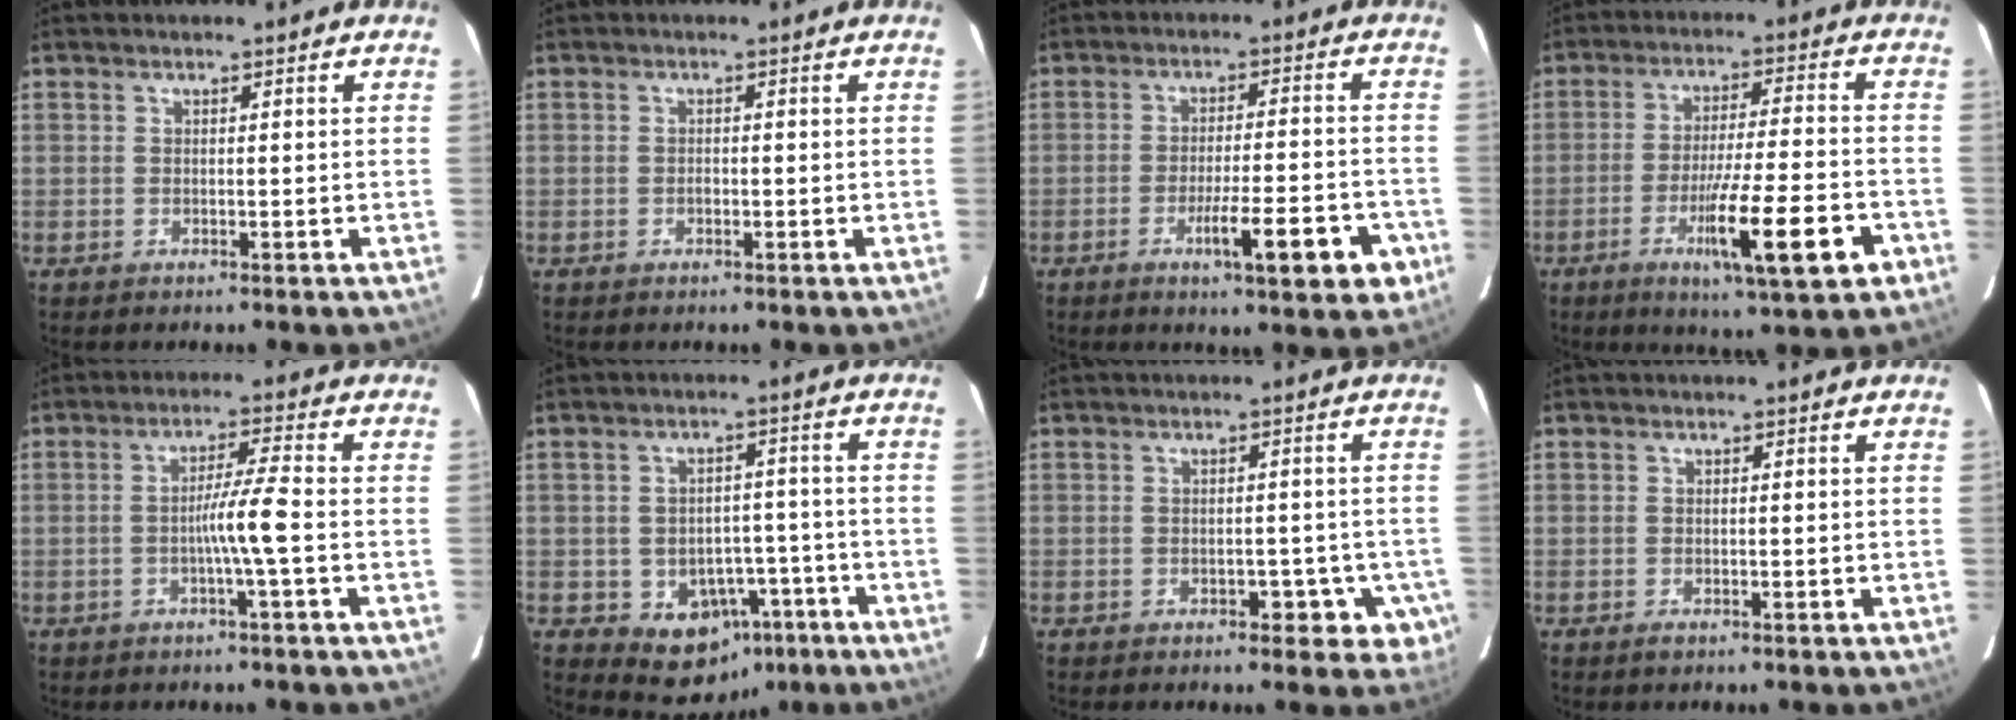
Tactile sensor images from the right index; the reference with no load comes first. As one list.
[{"total": 0.6, "force": [-0.3, 0.3, 0.4], "torque": [-0.009, 0.002, -0.006]}, {"total": 10.1, "force": [-4.8, 1.4, 8.8], "torque": [-0.121, -0.001, -0.063]}, {"total": 13.5, "force": [-5.9, 0.6, 12.1], "torque": [-0.199, -0.018, -0.087]}, {"total": 5.1, "force": [-1.3, -1.1, 4.8], "torque": [-0.085, 0.004, -0.023]}, {"total": 8.7, "force": [-3.8, 6.8, 4.0], "torque": [-0.050, 0.019, -0.041]}, {"total": 4.9, "force": [-2.4, 3.1, 2.8], "torque": [-0.012, 0.013, -0.026]}, {"total": 0.6, "force": [-0.4, 0.4, 0.4], "torque": [-0.005, 0.000, -0.004]}]